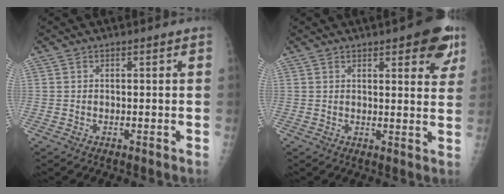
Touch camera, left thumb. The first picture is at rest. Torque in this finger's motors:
{"motor_torque": [1.25, 0.68, 0.85, -0.41, 0.02]}